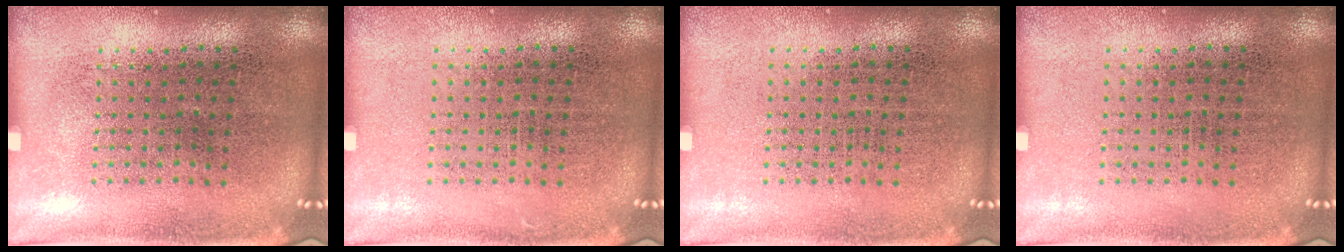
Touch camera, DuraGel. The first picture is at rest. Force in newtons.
{"total": 0.0}
{"total": 0.0}
{"total": 0.0}